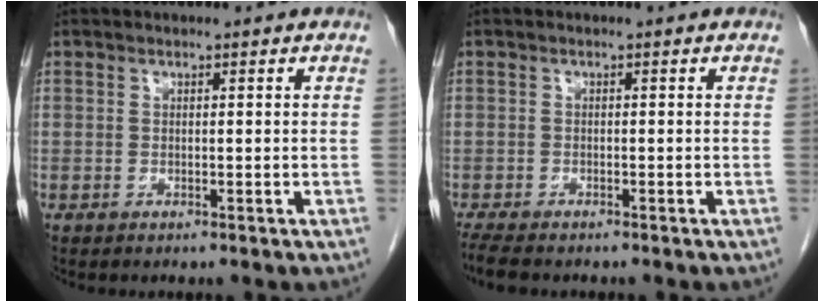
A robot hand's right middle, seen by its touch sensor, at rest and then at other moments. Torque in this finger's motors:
{"motor_torque": [0.28, -0.18, 0.01, 0.02]}